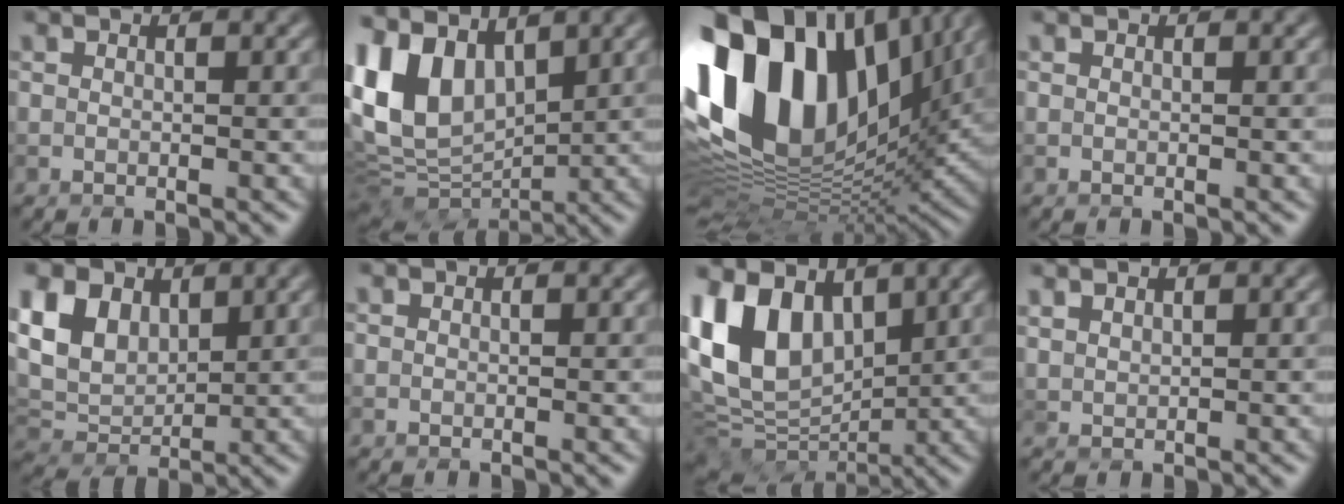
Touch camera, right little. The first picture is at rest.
{"total": 8.9, "force": [3.8, 5.5, 5.9], "torque": [-0.141, 0.001, 0.072]}
{"total": 19.9, "force": [6.5, 10.9, 15.3], "torque": [-0.311, 0.009, 0.123]}
{"total": 0.0}
{"total": 7.2, "force": [3.4, 4.8, 4.1], "torque": [-0.124, 0.022, 0.058]}
{"total": 0.0}
{"total": 10.6, "force": [3.4, 7.2, 7.1], "torque": [-0.155, 0.005, 0.056]}
{"total": 1.2, "force": [1.1, 0.1, 0.2], "torque": [-0.009, 0.007, 0.026]}